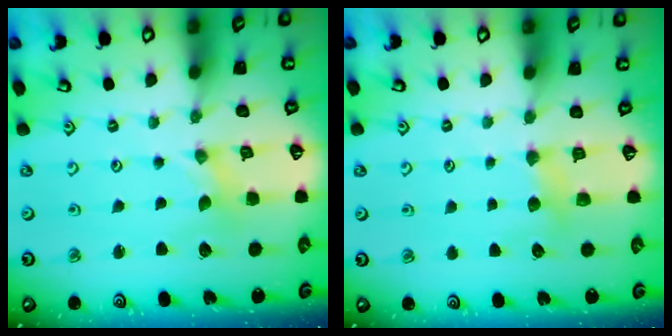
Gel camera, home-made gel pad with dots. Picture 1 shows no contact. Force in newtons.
{"total": 4.8, "press": 4.8, "slide": 0.9}